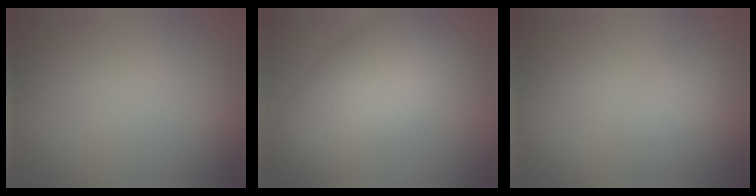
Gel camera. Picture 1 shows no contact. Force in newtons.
{"total": 8.5, "press": 8.5, "slide": 0.3}
{"total": 2.1, "press": 2.1, "slide": 0.1}